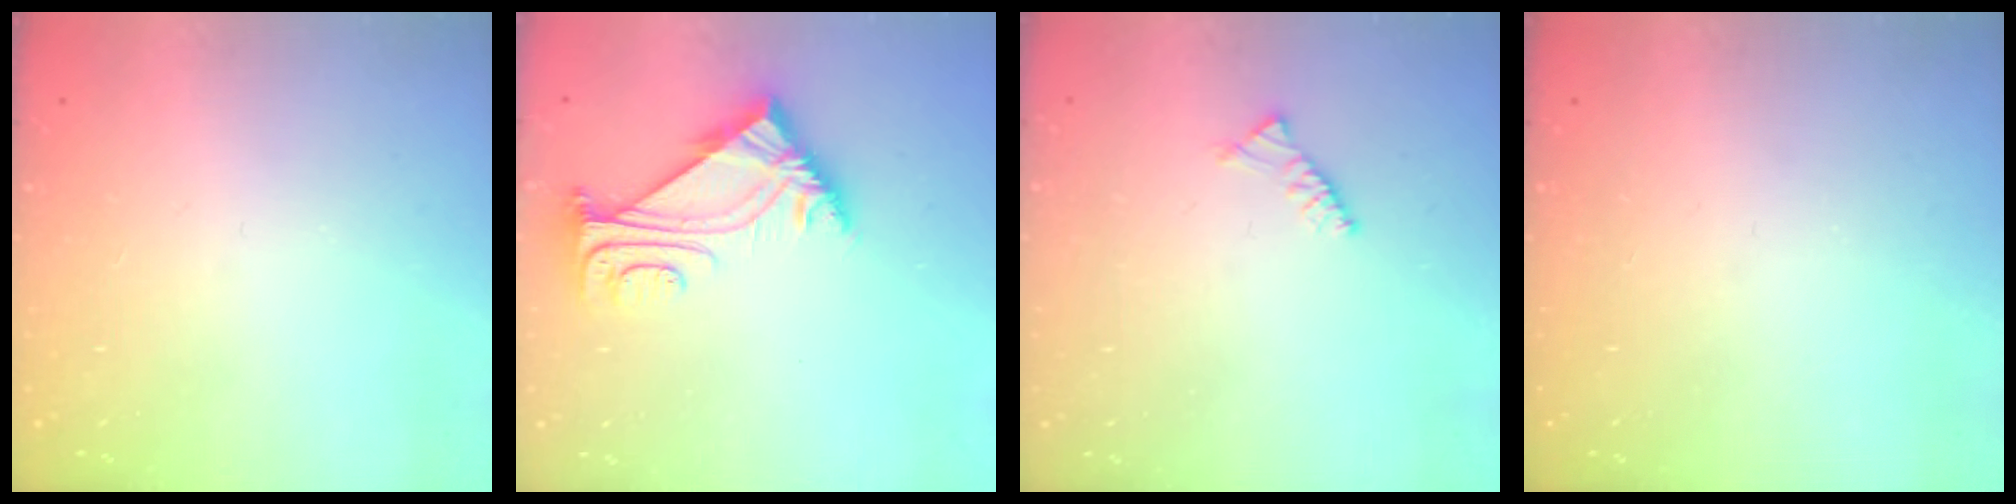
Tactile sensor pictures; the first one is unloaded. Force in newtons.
{"total": 5.8, "press": 5.7, "slide": 1.1}
{"total": 3.0, "press": 2.9, "slide": 0.8}
{"total": 0.0}